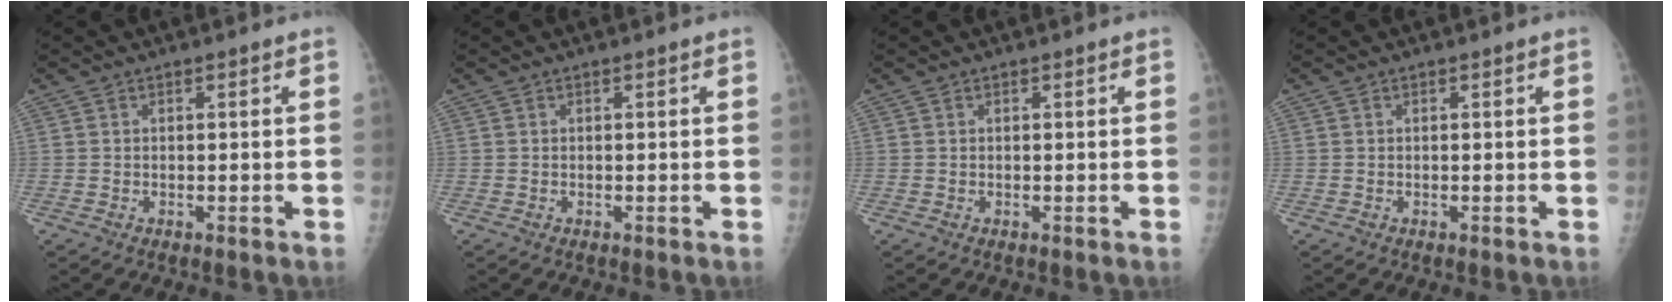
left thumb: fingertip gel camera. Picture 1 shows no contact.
{"total": 0.0}
{"total": 0.0}
{"total": 0.0}